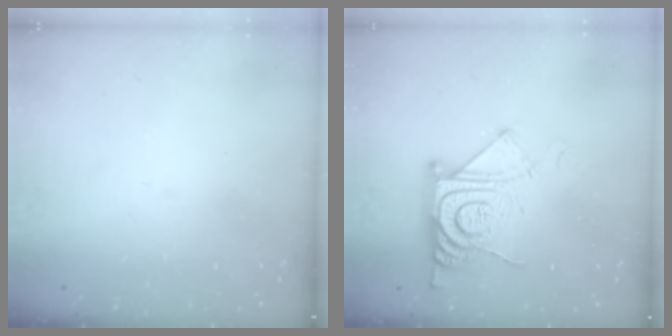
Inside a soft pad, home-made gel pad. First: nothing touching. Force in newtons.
{"total": 14.0, "press": 14.0, "slide": 1.1}